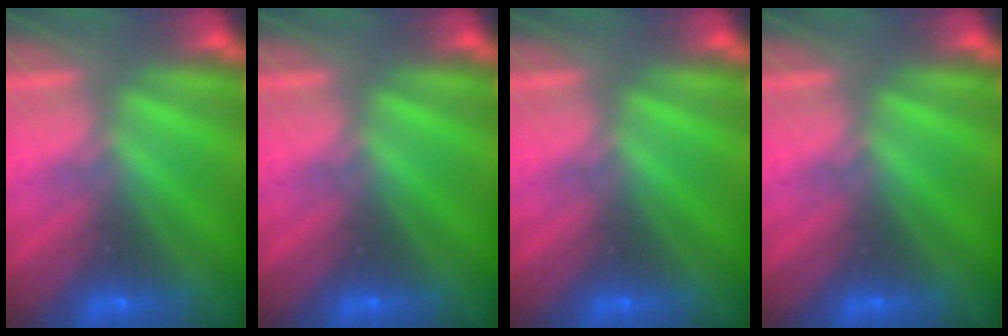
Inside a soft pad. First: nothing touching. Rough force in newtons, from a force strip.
{"total": 0.0}
{"total": 0.0}
{"total": 0.0}